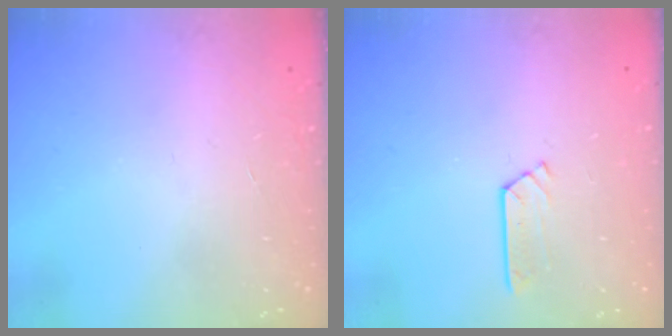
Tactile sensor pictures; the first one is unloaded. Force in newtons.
{"total": 2.4, "press": 2.4, "slide": 0.1}